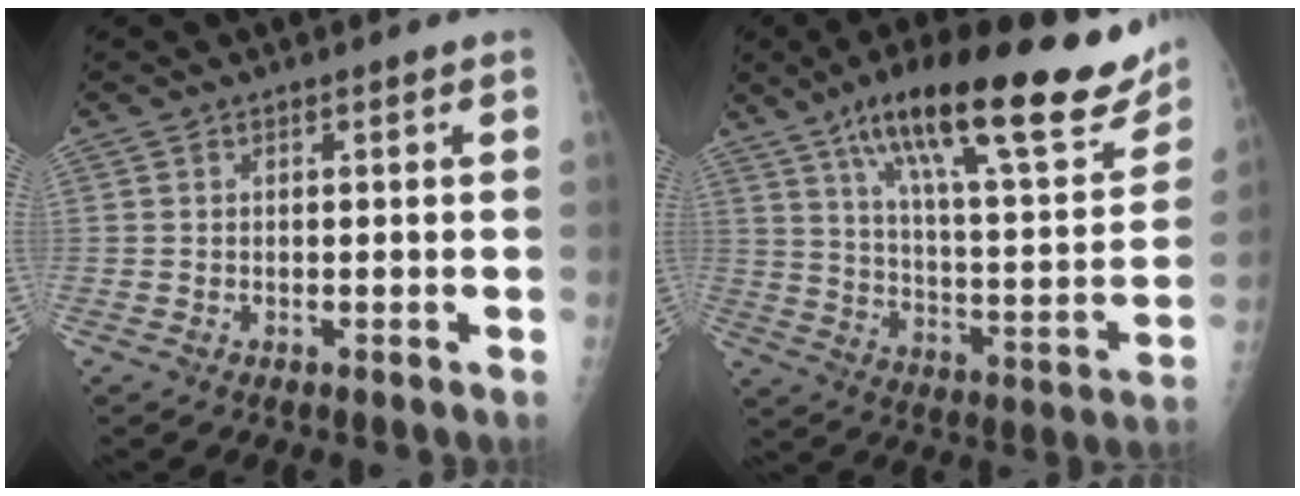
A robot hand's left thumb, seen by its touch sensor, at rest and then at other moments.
{"total": 29.1, "force": [18.5, 7.3, 21.2], "torque": [-0.291, -0.047, 0.285]}